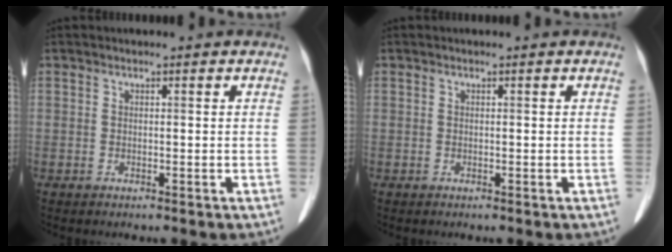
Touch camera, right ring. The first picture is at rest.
{"total": 0.0}